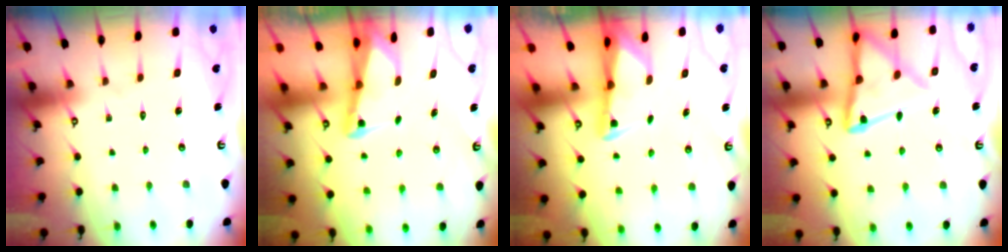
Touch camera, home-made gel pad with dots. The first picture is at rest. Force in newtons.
{"total": 2.7, "press": 2.7, "slide": 0.6}
{"total": 2.3, "press": 2.2, "slide": 0.4}
{"total": 15.0, "press": 14.9, "slide": 1.1}